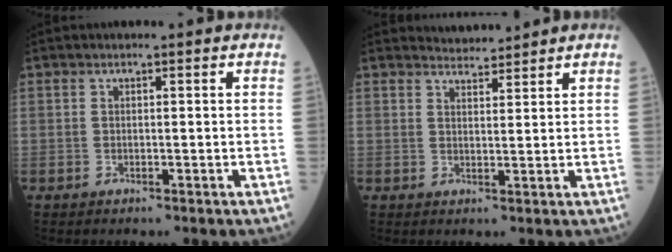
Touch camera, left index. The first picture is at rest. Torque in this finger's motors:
{"motor_torque": [-0.27, -0.24, -0.27, -0.05]}